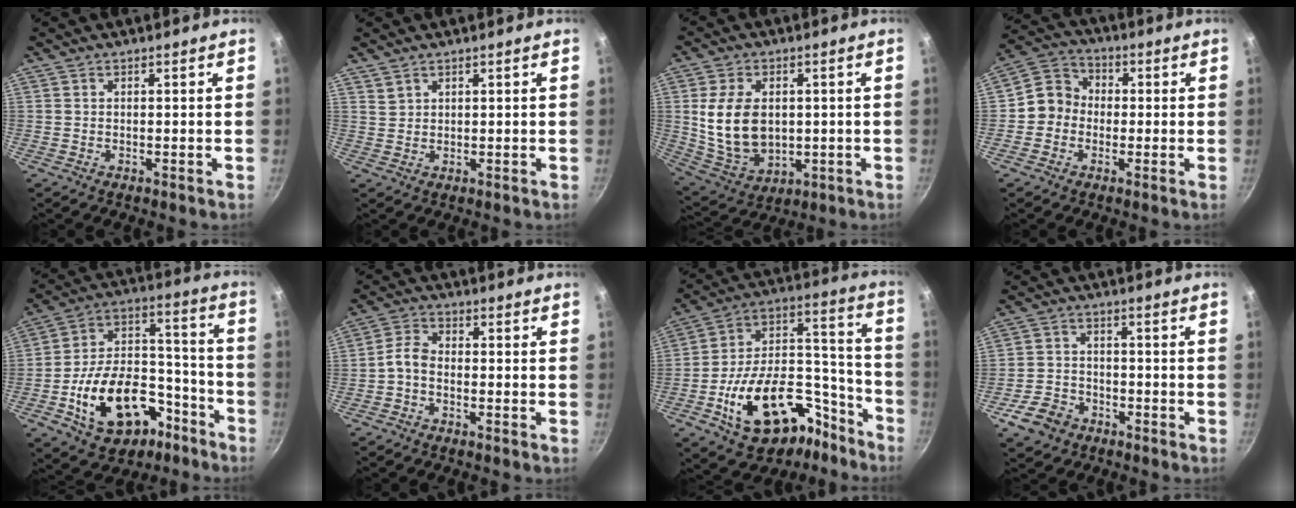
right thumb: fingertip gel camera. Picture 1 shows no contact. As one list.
[{"total": 1.7, "force": [1.4, 1.0, 0.4], "torque": [0.000, 0.000, 0.030]}, {"total": 13.7, "force": [0.8, 9.5, 9.8], "torque": [-0.166, -0.012, 0.032]}, {"total": 7.4, "force": [-0.7, 6.8, 2.9], "torque": [-0.019, 0.020, -0.036]}, {"total": 22.6, "force": [-10.2, 14.1, 14.4], "torque": [-0.196, 0.093, -0.145]}, {"total": 3.6, "force": [-1.5, 2.2, 2.4], "torque": [-0.055, 0.025, -0.040]}, {"total": 28.0, "force": [-14.4, 16.0, 17.9], "torque": [-0.224, 0.111, -0.215]}, {"total": 7.0, "force": [-3.9, 5.0, 2.8], "torque": [-0.045, 0.033, -0.074]}]